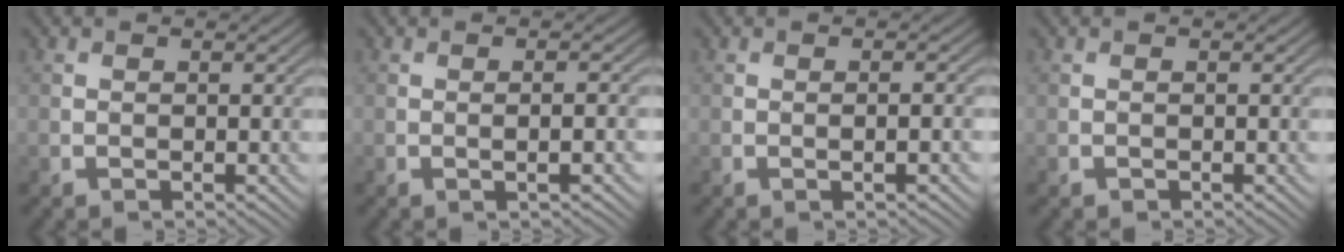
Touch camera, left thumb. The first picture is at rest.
{"total": 1.6, "force": [-0.2, 0.2, 1.6], "torque": [-0.030, 0.002, -0.007]}
{"total": 1.3, "force": [-0.2, 0.1, 1.3], "torque": [-0.024, 0.002, -0.006]}
{"total": 0.0}